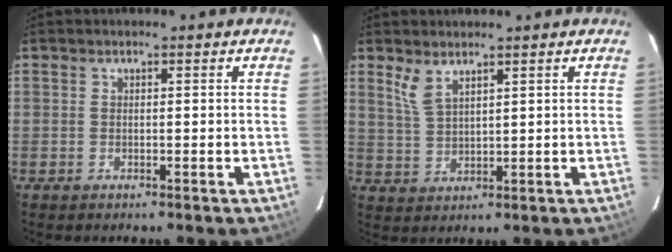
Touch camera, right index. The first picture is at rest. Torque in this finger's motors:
{"motor_torque": [0.17, 0.20, 0.06, 0.03]}